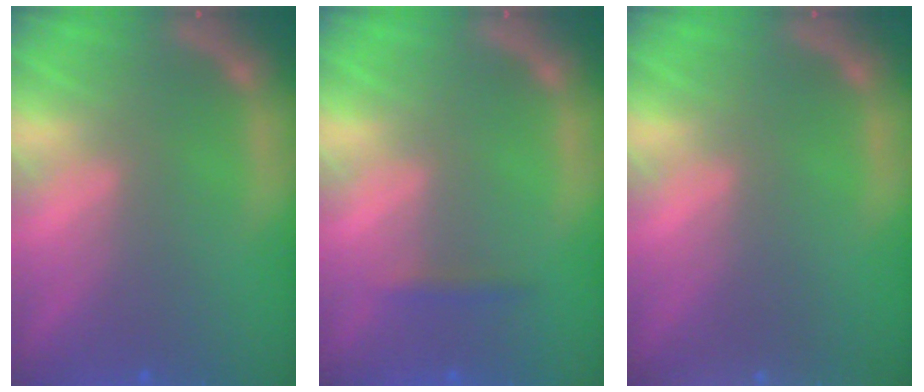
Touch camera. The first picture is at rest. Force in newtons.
{"total": 0.9}
{"total": 4.0}